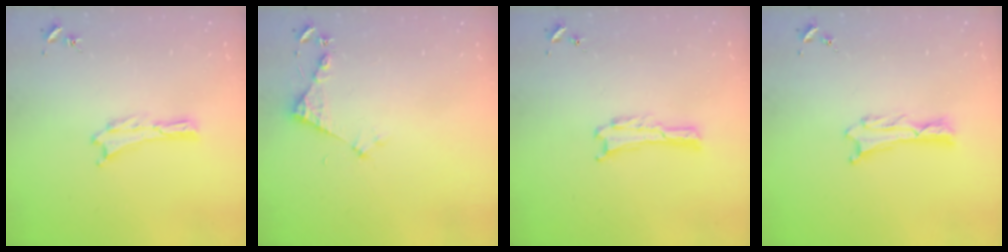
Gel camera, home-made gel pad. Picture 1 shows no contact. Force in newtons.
{"total": 3.3, "press": 3.3, "slide": 0.3}
{"total": 0.0}
{"total": 1.3, "press": 1.2, "slide": 0.1}